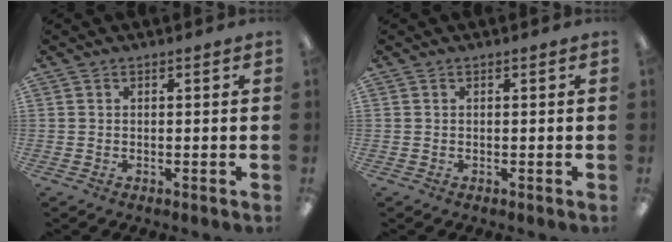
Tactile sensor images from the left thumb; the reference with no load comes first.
{"total": 0.0}